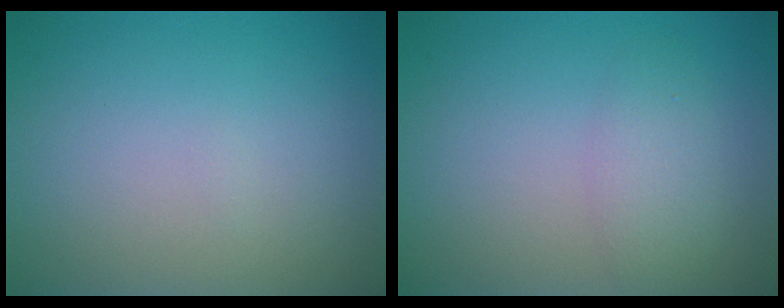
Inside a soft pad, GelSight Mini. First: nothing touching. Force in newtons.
{"total": 2.2, "press": 2.2, "slide": 0.1}